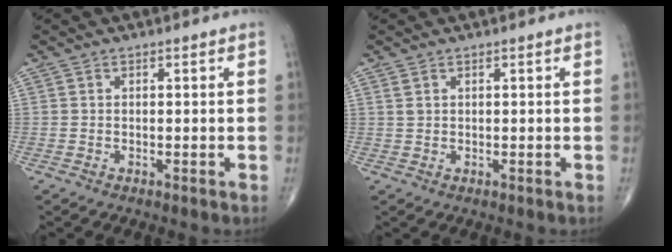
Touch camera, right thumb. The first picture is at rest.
{"total": 1.1, "force": [0.7, 0.6, 0.6], "torque": [-0.010, 0.003, 0.016]}